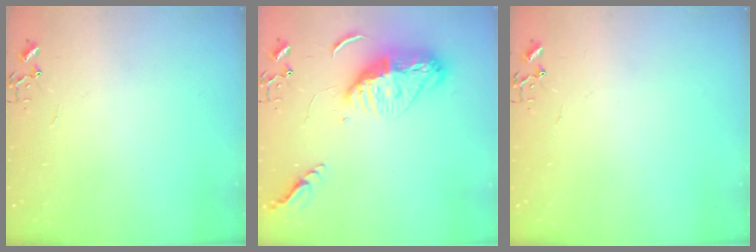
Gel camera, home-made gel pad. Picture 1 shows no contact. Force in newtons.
{"total": 14.6, "press": 14.5, "slide": 1.2}
{"total": 0.0}